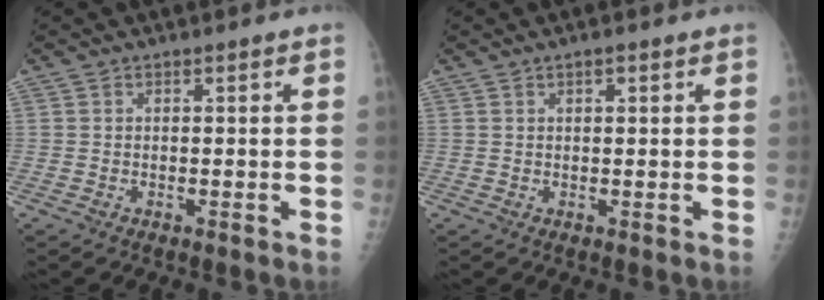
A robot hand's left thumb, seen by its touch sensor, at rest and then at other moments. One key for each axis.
{"total": 1.4, "fx": 0.8, "fy": 0.5, "fz": 1.1, "tx": -0.015, "ty": 0.000, "tz": 0.011}